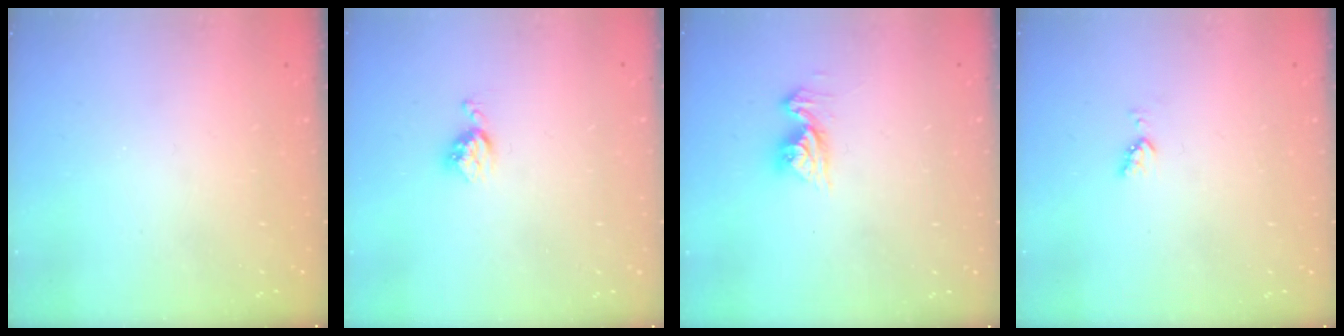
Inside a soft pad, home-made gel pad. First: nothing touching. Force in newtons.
{"total": 4.2, "press": 4.2, "slide": 0.5}
{"total": 9.6, "press": 9.6, "slide": 1.0}
{"total": 3.6, "press": 3.5, "slide": 0.9}